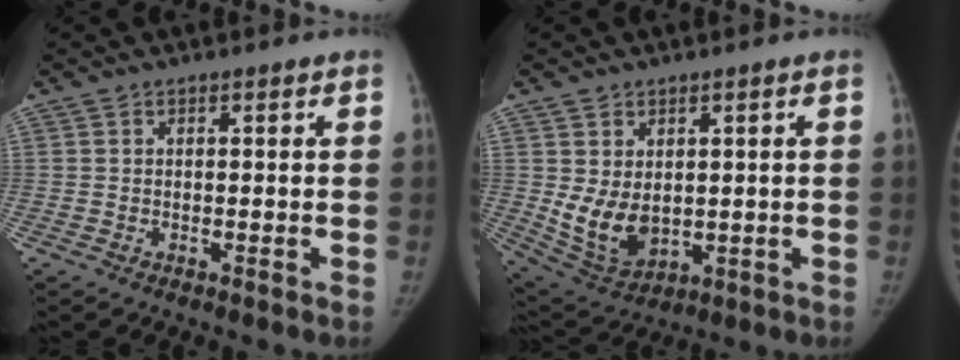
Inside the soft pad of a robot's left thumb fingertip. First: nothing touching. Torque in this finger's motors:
{"motor_torque": [1.23, 1.28, 0.97, -0.65, 0.31]}